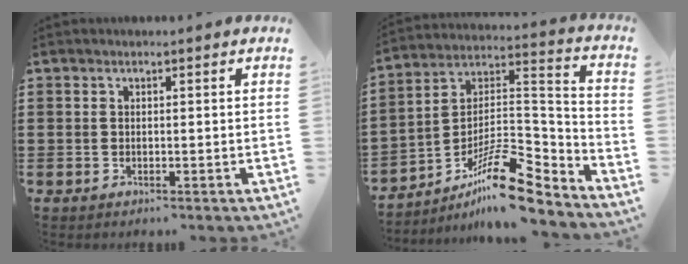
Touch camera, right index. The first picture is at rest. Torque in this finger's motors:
{"motor_torque": [0.15, -0.18, 0.14, 0.00]}